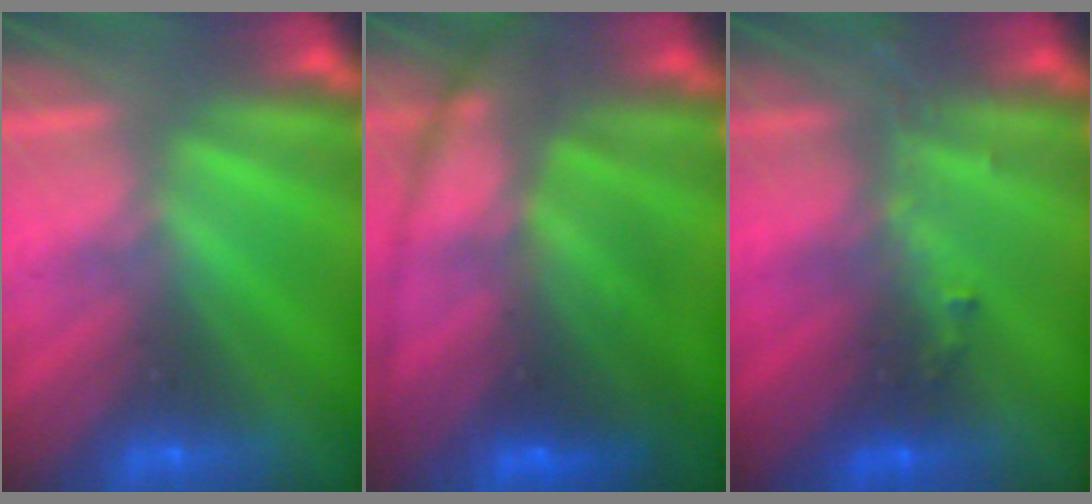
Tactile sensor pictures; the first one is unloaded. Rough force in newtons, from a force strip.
{"total": 7.0}
{"total": 2.9}